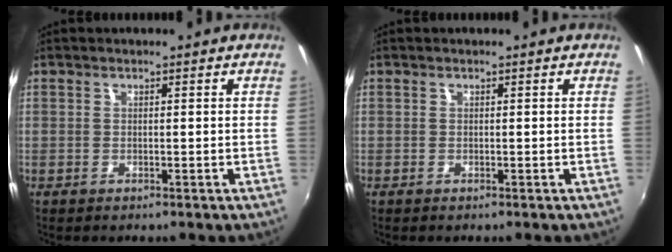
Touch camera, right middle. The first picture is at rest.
{"total": 0.0}